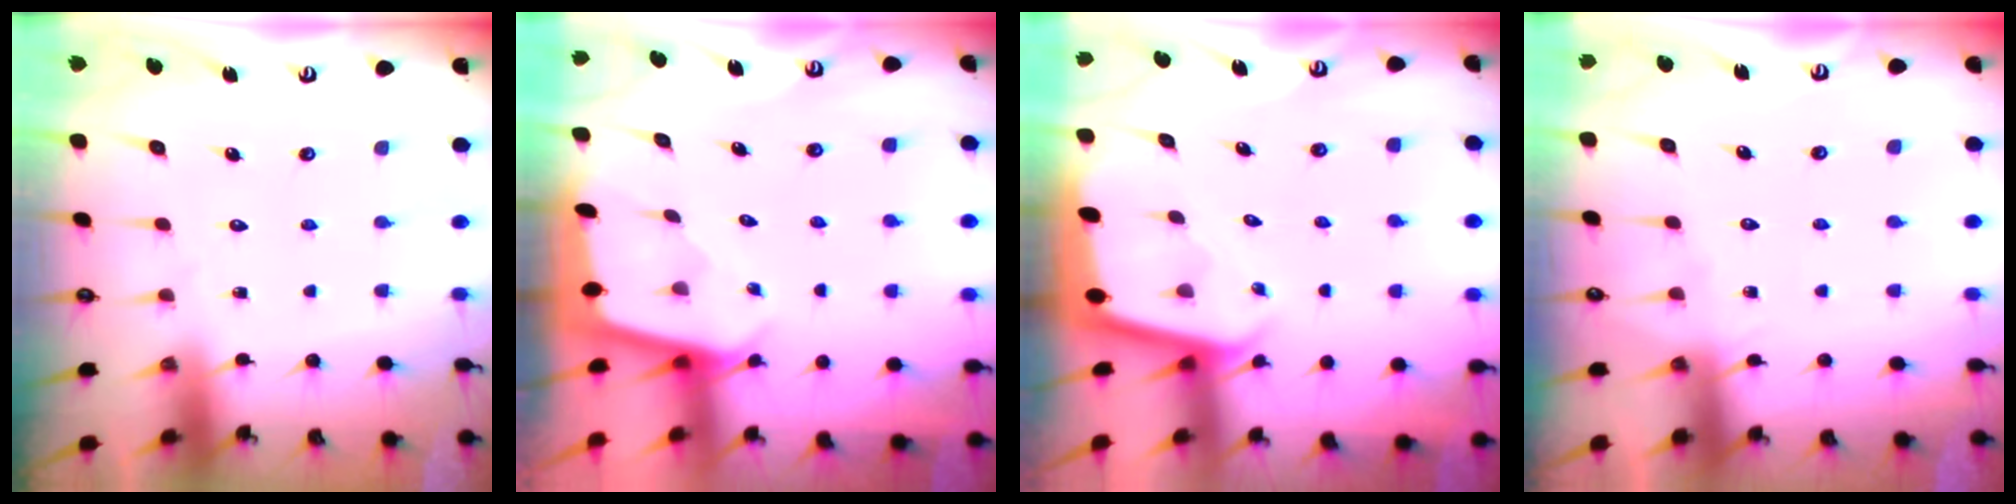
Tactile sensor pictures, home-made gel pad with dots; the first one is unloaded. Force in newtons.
{"total": 1.6, "press": 1.6, "slide": 0.2}
{"total": 1.9, "press": 1.9, "slide": 0.1}
{"total": 3.5, "press": 3.5, "slide": 0.6}